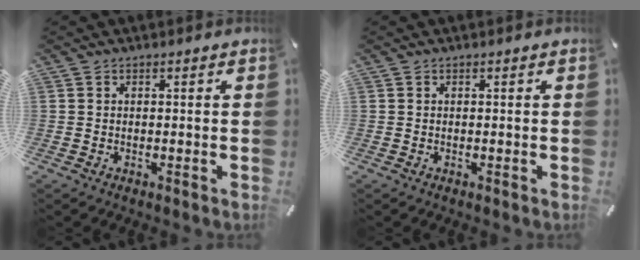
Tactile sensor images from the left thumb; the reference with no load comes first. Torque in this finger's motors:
{"motor_torque": [-0.03, 0.01, 0.00, -0.01, 0.00]}